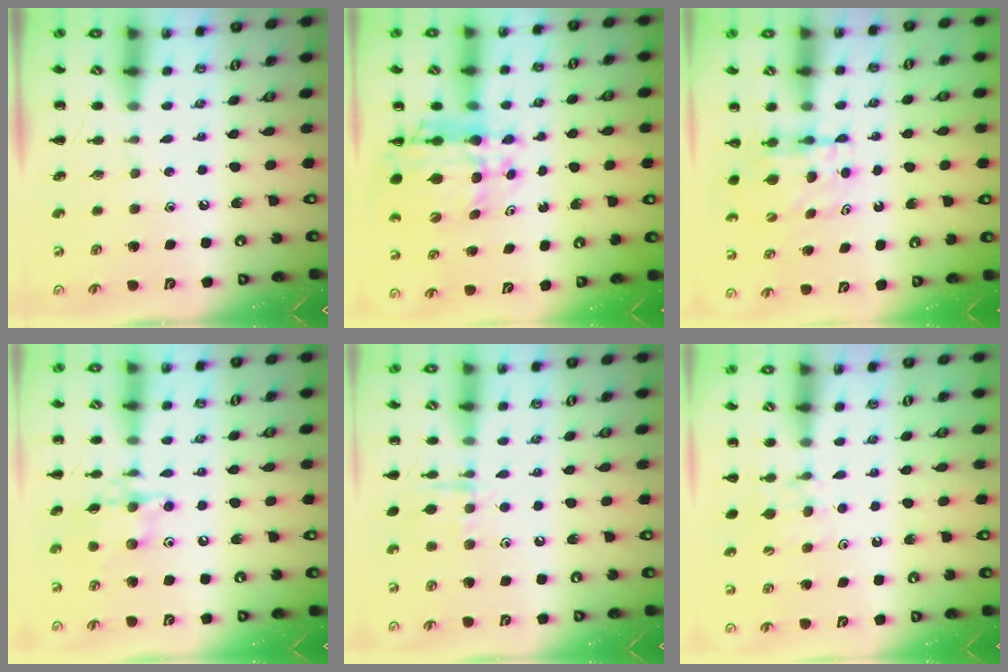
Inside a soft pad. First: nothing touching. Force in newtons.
{"total": 10.7, "press": 10.3, "slide": 3.2}
{"total": 5.4, "press": 5.4, "slide": 0.0}
{"total": 11.6, "press": 11.6, "slide": 0.5}
{"total": 7.5, "press": 7.4, "slide": 0.7}
{"total": 5.8, "press": 5.5, "slide": 1.8}